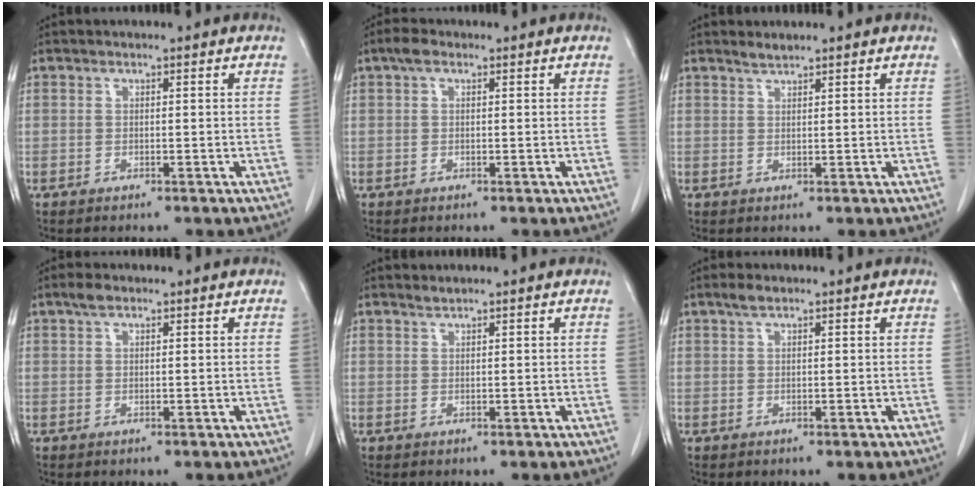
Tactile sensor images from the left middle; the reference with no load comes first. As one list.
[{"total": 1.7, "force": [0.9, 0.8, 1.2], "torque": [-0.027, 0.016, 0.016]}, {"total": 1.2, "force": [1.2, 0.0, 0.2], "torque": [-0.007, 0.000, 0.025]}, {"total": 1.7, "force": [1.2, 0.6, 1.0], "torque": [-0.023, 0.009, 0.023]}, {"total": 0.7, "force": [0.6, -0.1, 0.0], "torque": [-0.007, -0.001, 0.015]}, {"total": 1.6, "force": [1.2, 0.4, 1.0], "torque": [-0.025, 0.007, 0.026]}]